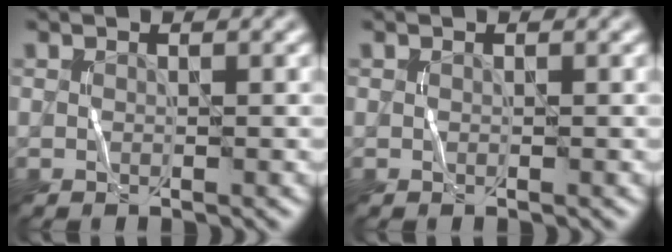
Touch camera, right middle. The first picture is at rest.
{"total": 0.0}